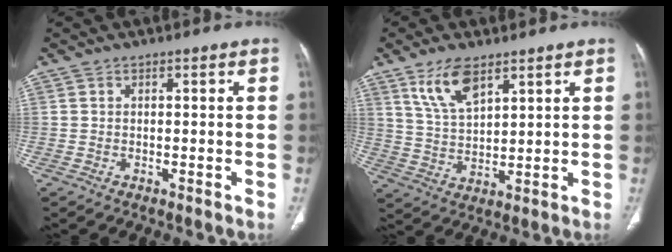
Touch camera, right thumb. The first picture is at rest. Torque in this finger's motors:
{"motor_torque": [-0.76, 0.79, 0.16, 0.20, 0.05]}